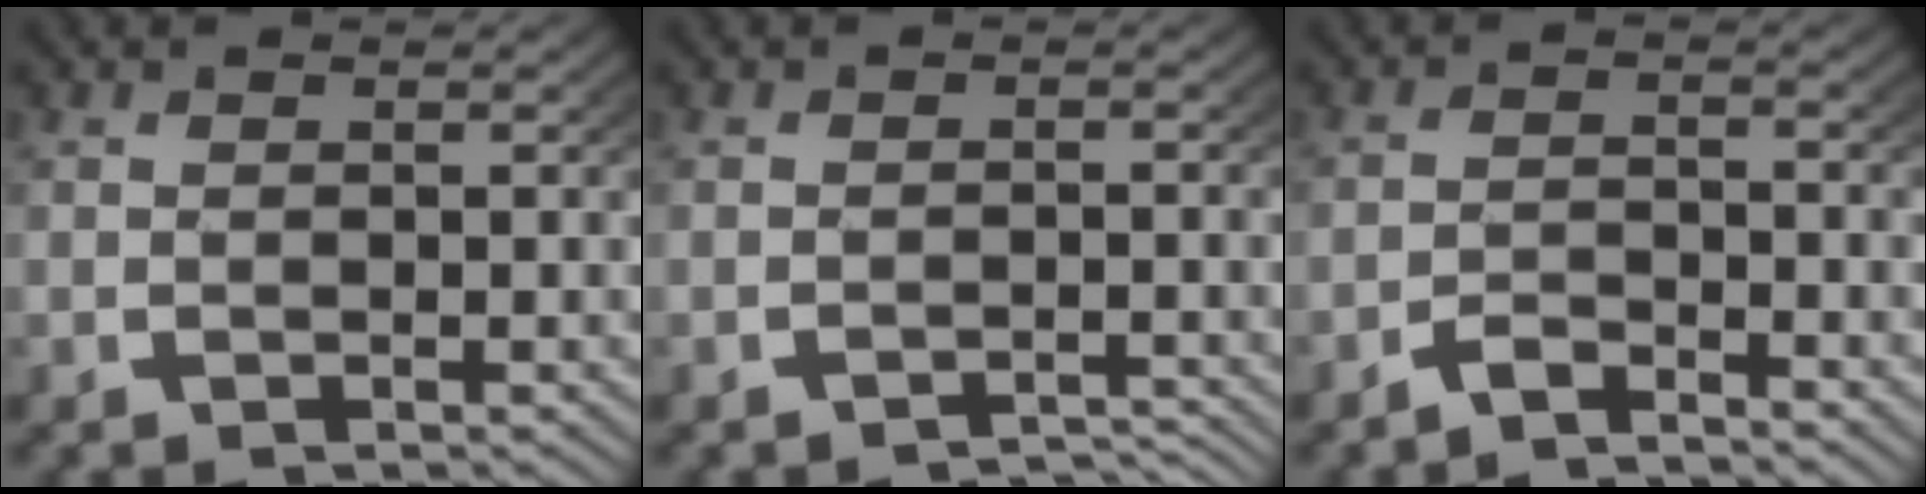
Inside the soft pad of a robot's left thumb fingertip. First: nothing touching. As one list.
[{"total": 3.6, "force": [-3.4, 0.7, 0.9], "torque": [-0.006, -0.006, -0.050]}, {"total": 2.2, "force": [-2.1, 0.5, 0.6], "torque": [-0.009, -0.002, -0.043]}]